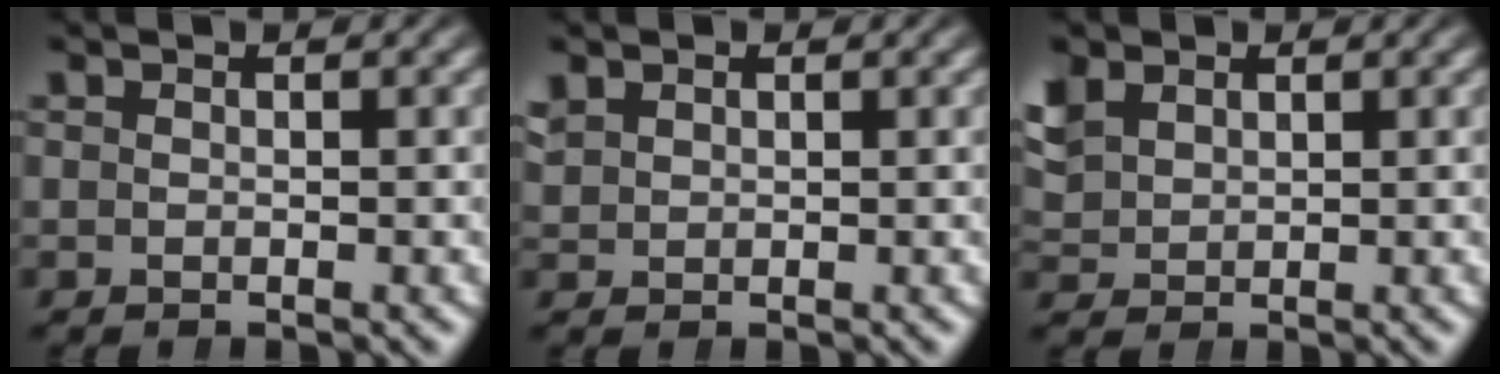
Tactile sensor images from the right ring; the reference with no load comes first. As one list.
[{"total": 1.9, "force": [1.0, 1.5, 0.6], "torque": [-0.013, 0.006, 0.022]}, {"total": 3.3, "force": [1.3, 2.7, 1.3], "torque": [-0.038, 0.002, 0.032]}]